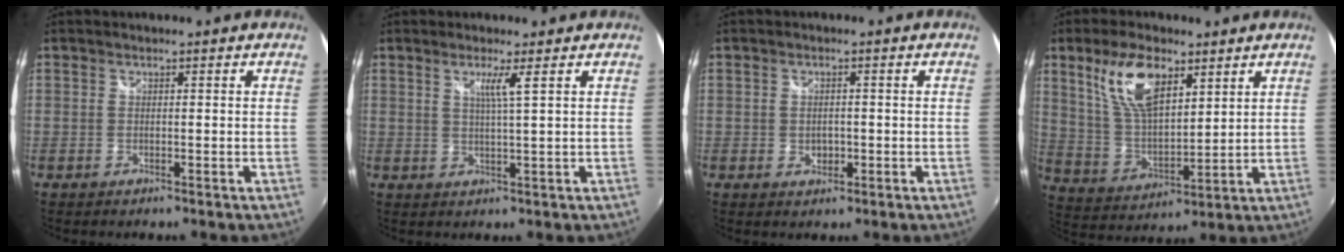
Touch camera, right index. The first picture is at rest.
{"total": 2.9, "force": [1.4, -0.7, 2.4], "torque": [-0.043, -0.005, 0.025]}
{"total": 2.8, "force": [-0.5, 2.1, 1.7], "torque": [-0.028, 0.000, -0.008]}
{"total": 12.9, "force": [6.9, 5.6, 9.3], "torque": [-0.177, 0.010, 0.144]}